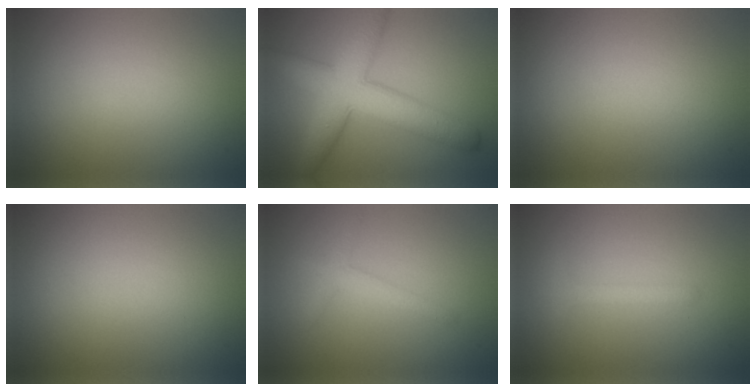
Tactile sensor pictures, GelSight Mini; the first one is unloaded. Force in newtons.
{"total": 7.4, "press": 7.4, "slide": 0.1}
{"total": 0.0}
{"total": 0.0}
{"total": 1.6, "press": 1.6, "slide": 0.1}
{"total": 1.3, "press": 1.3, "slide": 0.1}